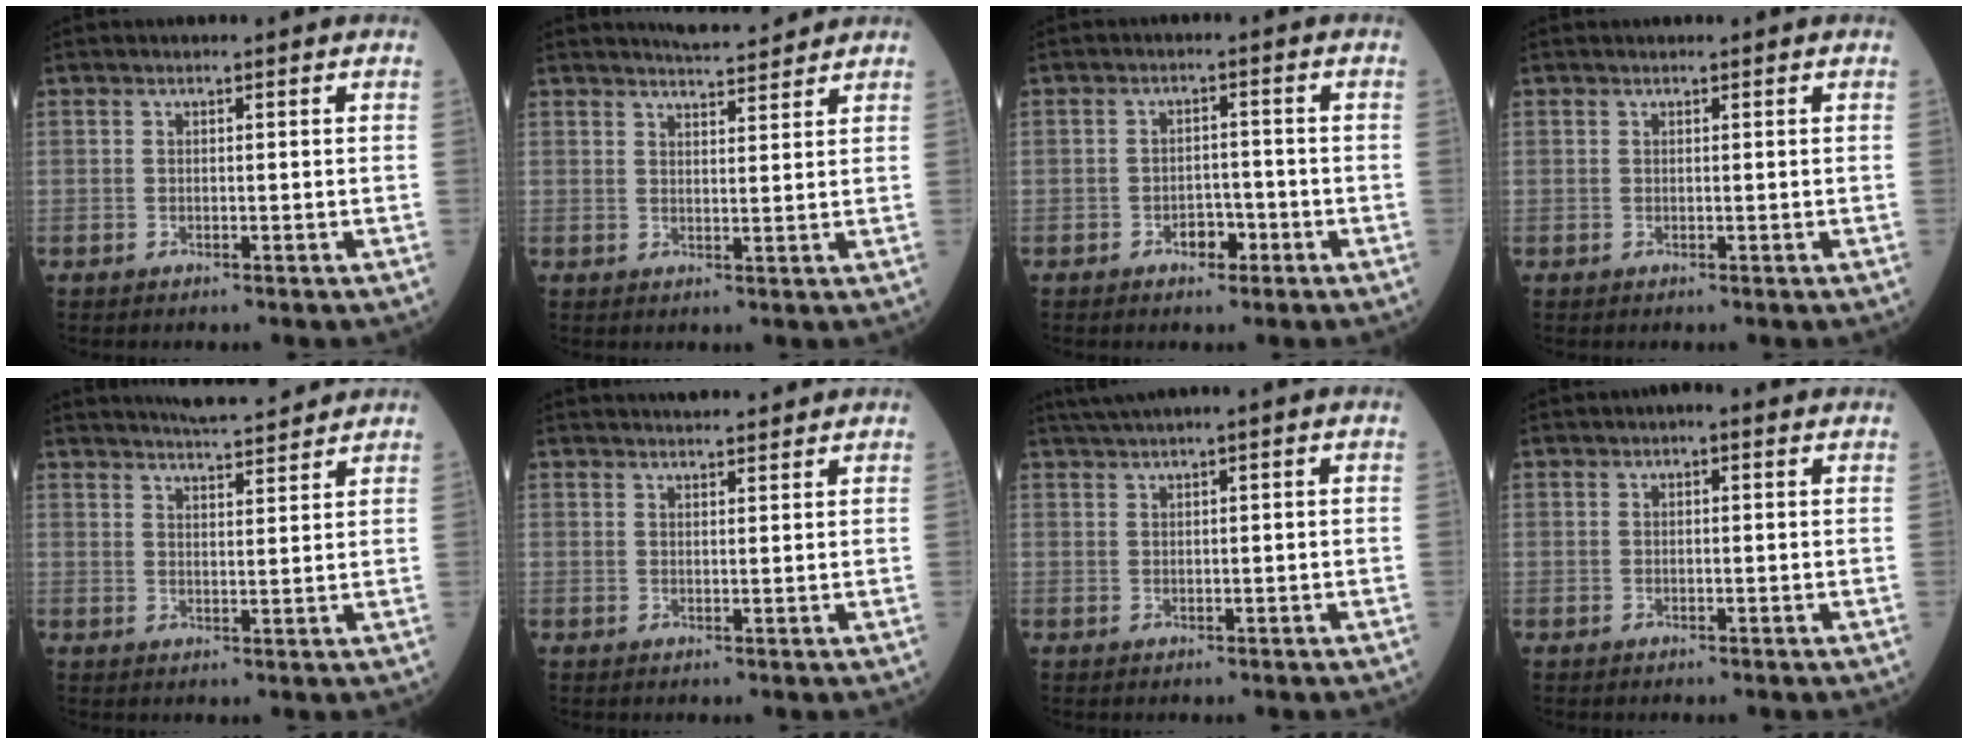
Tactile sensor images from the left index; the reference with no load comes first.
{"total": 5.1, "force": [5.0, 0.4, 1.1], "torque": [-0.026, 0.008, 0.073]}
{"total": 3.1, "force": [-1.7, 1.8, 1.8], "torque": [-0.025, 0.006, -0.026]}
{"total": 0.8, "force": [0.8, 0.0, 0.2], "torque": [-0.008, 0.014, 0.013]}
{"total": 8.1, "force": [7.7, 0.5, 2.6], "torque": [-0.049, 0.012, 0.112]}
{"total": 5.8, "force": [5.5, 0.7, 1.9], "torque": [-0.025, 0.024, 0.071]}
{"total": 2.4, "force": [1.6, -0.4, 1.7], "torque": [-0.039, 0.015, 0.036]}
{"total": 1.0, "force": [0.4, 0.4, 0.8], "torque": [-0.012, 0.009, 0.000]}